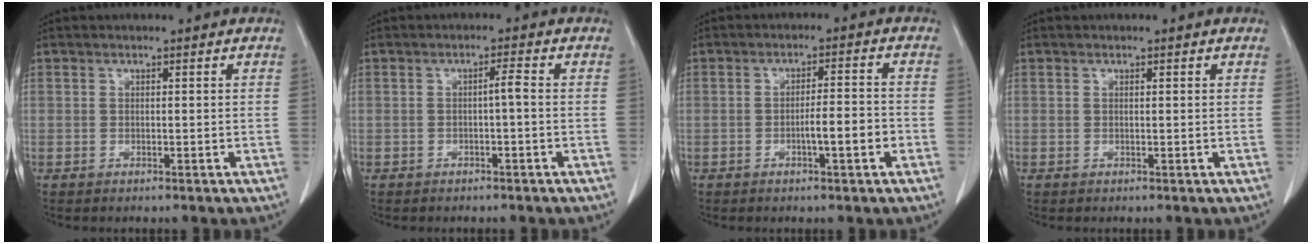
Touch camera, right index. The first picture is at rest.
{"total": 1.6, "force": [-0.3, 0.0, 1.6], "torque": [-0.023, 0.003, -0.005]}
{"total": 4.6, "force": [-1.6, 0.4, 4.3], "torque": [-0.064, 0.003, -0.025]}
{"total": 0.0}